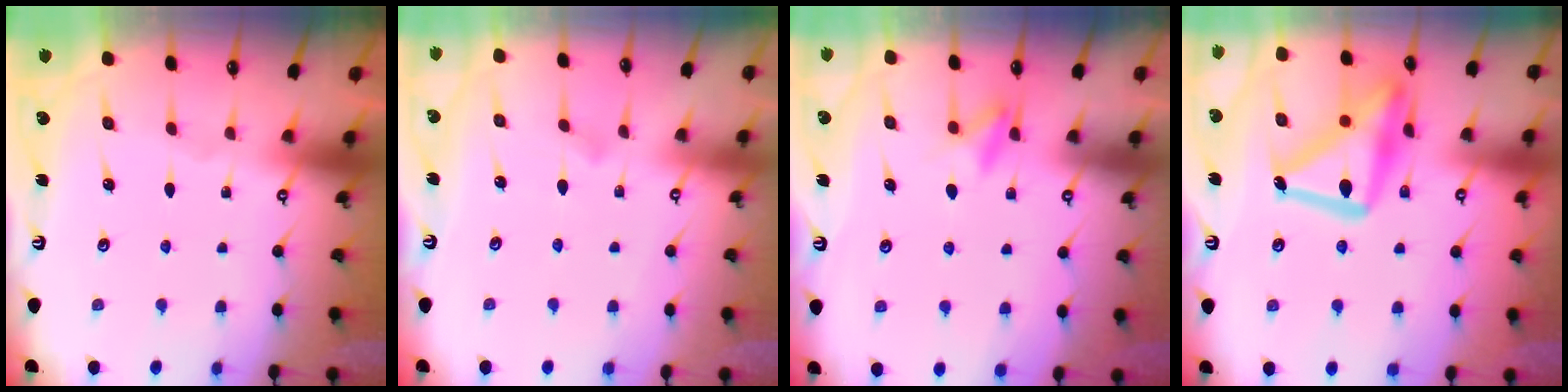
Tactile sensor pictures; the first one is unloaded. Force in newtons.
{"total": 6.0, "press": 6.0, "slide": 0.2}
{"total": 8.5, "press": 8.3, "slide": 1.9}
{"total": 21.5, "press": 21.4, "slide": 1.5}